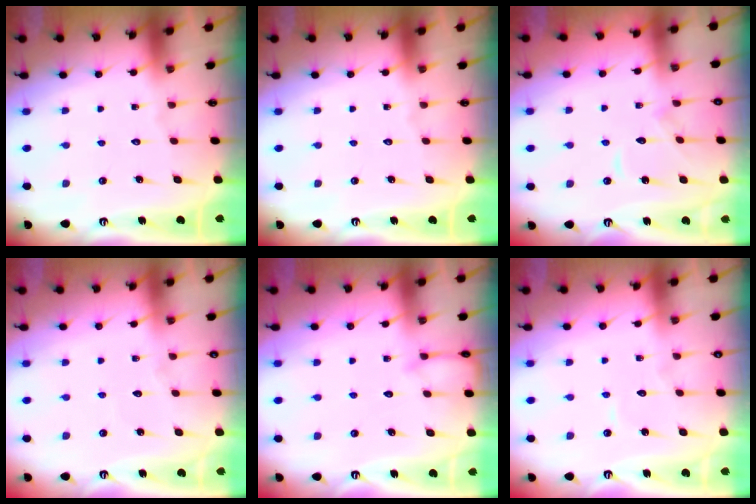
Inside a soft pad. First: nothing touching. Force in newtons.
{"total": 0.0}
{"total": 7.2, "press": 7.2, "slide": 0.2}
{"total": 2.3, "press": 2.3, "slide": 0.3}
{"total": 4.9, "press": 4.9, "slide": 0.4}
{"total": 3.4, "press": 3.4, "slide": 0.3}